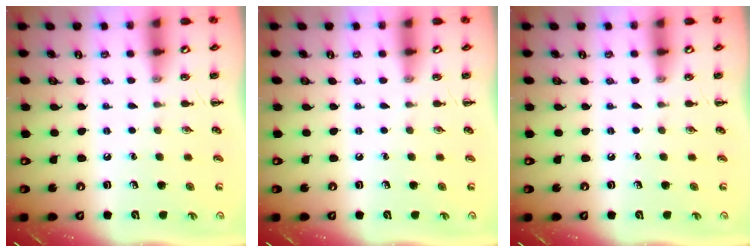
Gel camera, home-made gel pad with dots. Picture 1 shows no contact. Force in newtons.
{"total": 0.0}
{"total": 0.0}